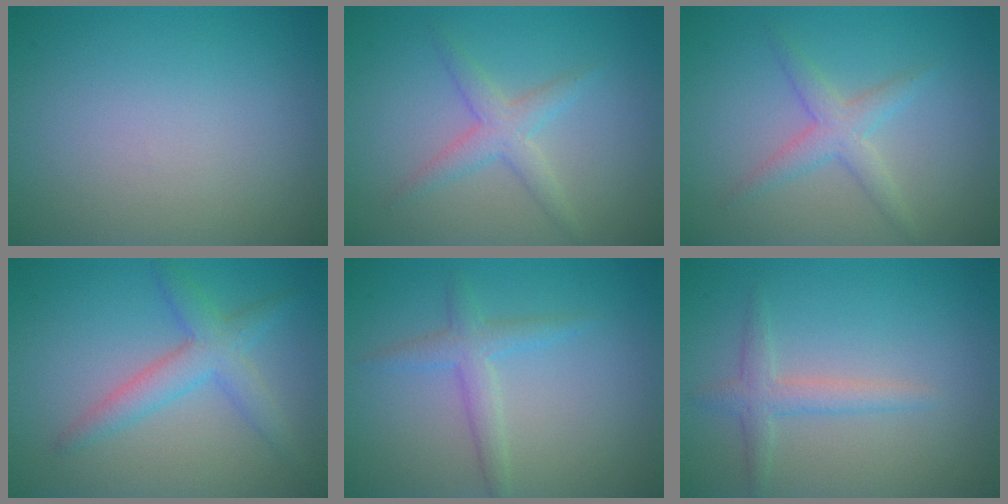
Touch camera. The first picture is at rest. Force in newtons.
{"total": 2.5, "press": 2.5, "slide": 0.0}
{"total": 2.5, "press": 2.5, "slide": 0.0}
{"total": 3.6, "press": 3.6, "slide": 0.0}
{"total": 2.3, "press": 2.3, "slide": 0.1}
{"total": 1.9, "press": 1.9, "slide": 0.0}